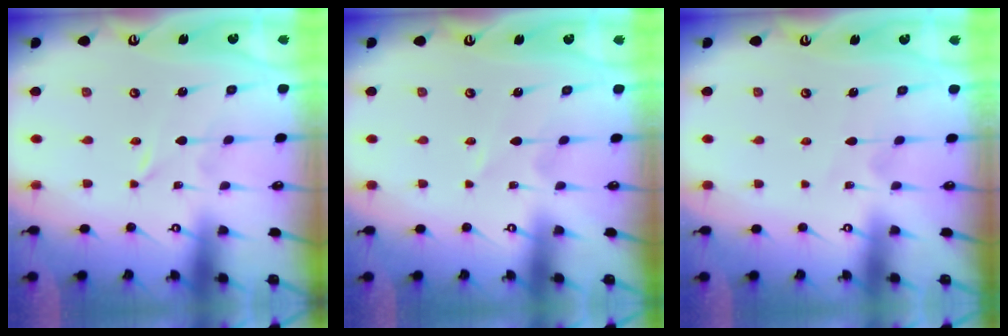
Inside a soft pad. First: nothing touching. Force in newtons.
{"total": 2.1, "press": 2.1, "slide": 0.2}
{"total": 5.3, "press": 5.2, "slide": 0.3}